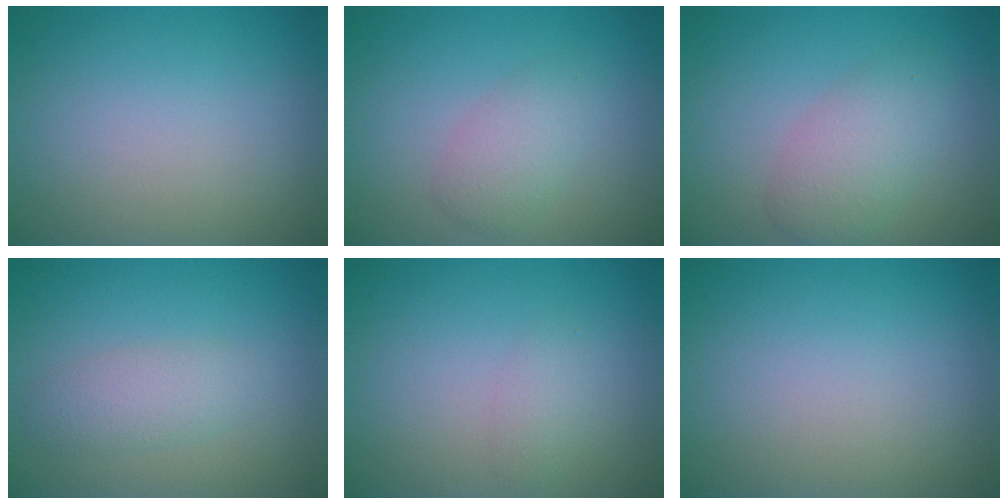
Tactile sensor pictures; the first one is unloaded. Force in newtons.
{"total": 2.5, "press": 2.5, "slide": 0.1}
{"total": 4.6, "press": 4.6, "slide": 0.1}
{"total": 2.2, "press": 2.2, "slide": 0.1}
{"total": 1.2, "press": 1.2, "slide": 0.1}
{"total": 0.0}